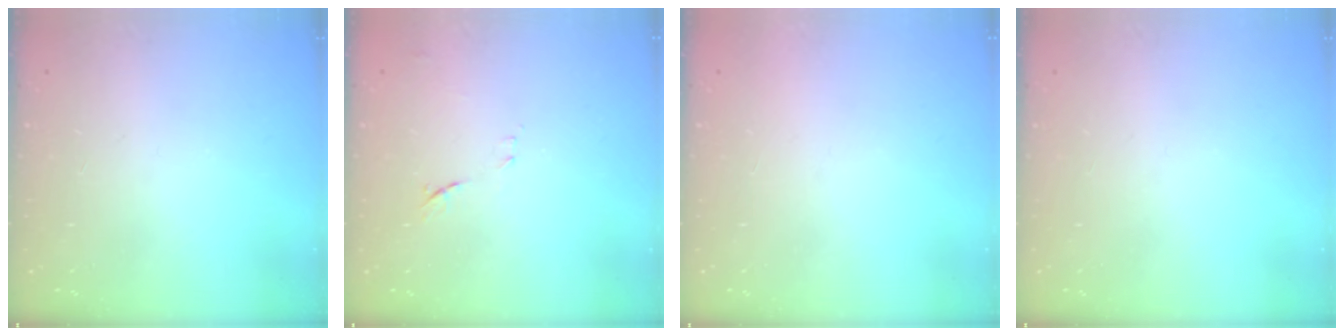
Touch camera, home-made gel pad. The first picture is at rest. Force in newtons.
{"total": 7.5, "press": 7.5, "slide": 0.8}
{"total": 1.5, "press": 1.5, "slide": 0.1}
{"total": 0.0}